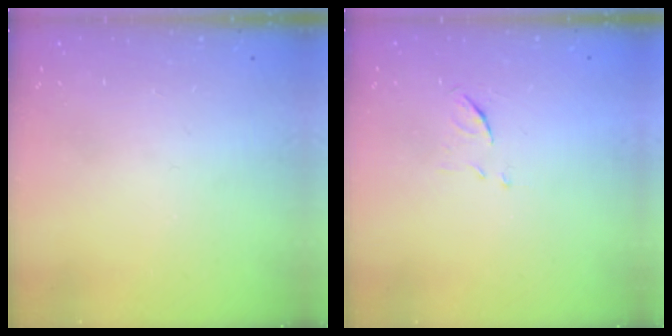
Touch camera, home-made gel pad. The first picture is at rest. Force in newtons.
{"total": 6.3, "press": 6.3, "slide": 0.6}